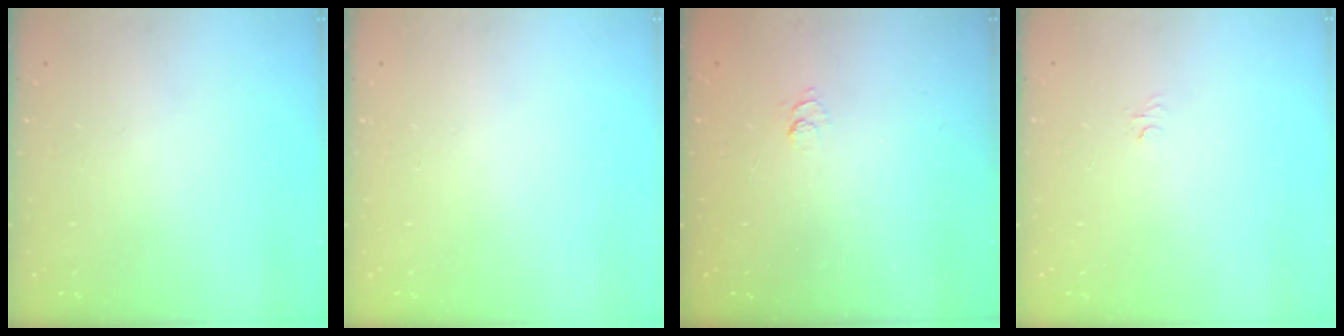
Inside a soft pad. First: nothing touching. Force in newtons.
{"total": 0.0}
{"total": 2.5, "press": 2.0, "slide": 1.4}
{"total": 3.1, "press": 3.0, "slide": 0.3}